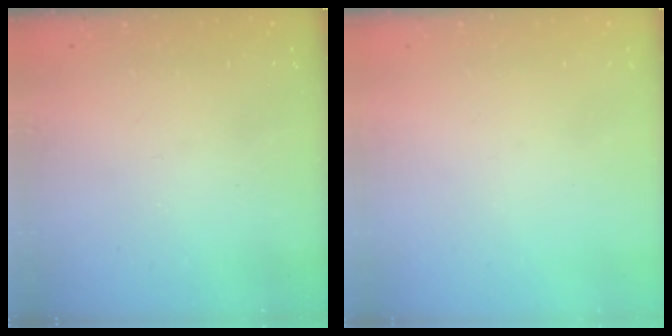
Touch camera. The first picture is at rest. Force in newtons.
{"total": 0.0}